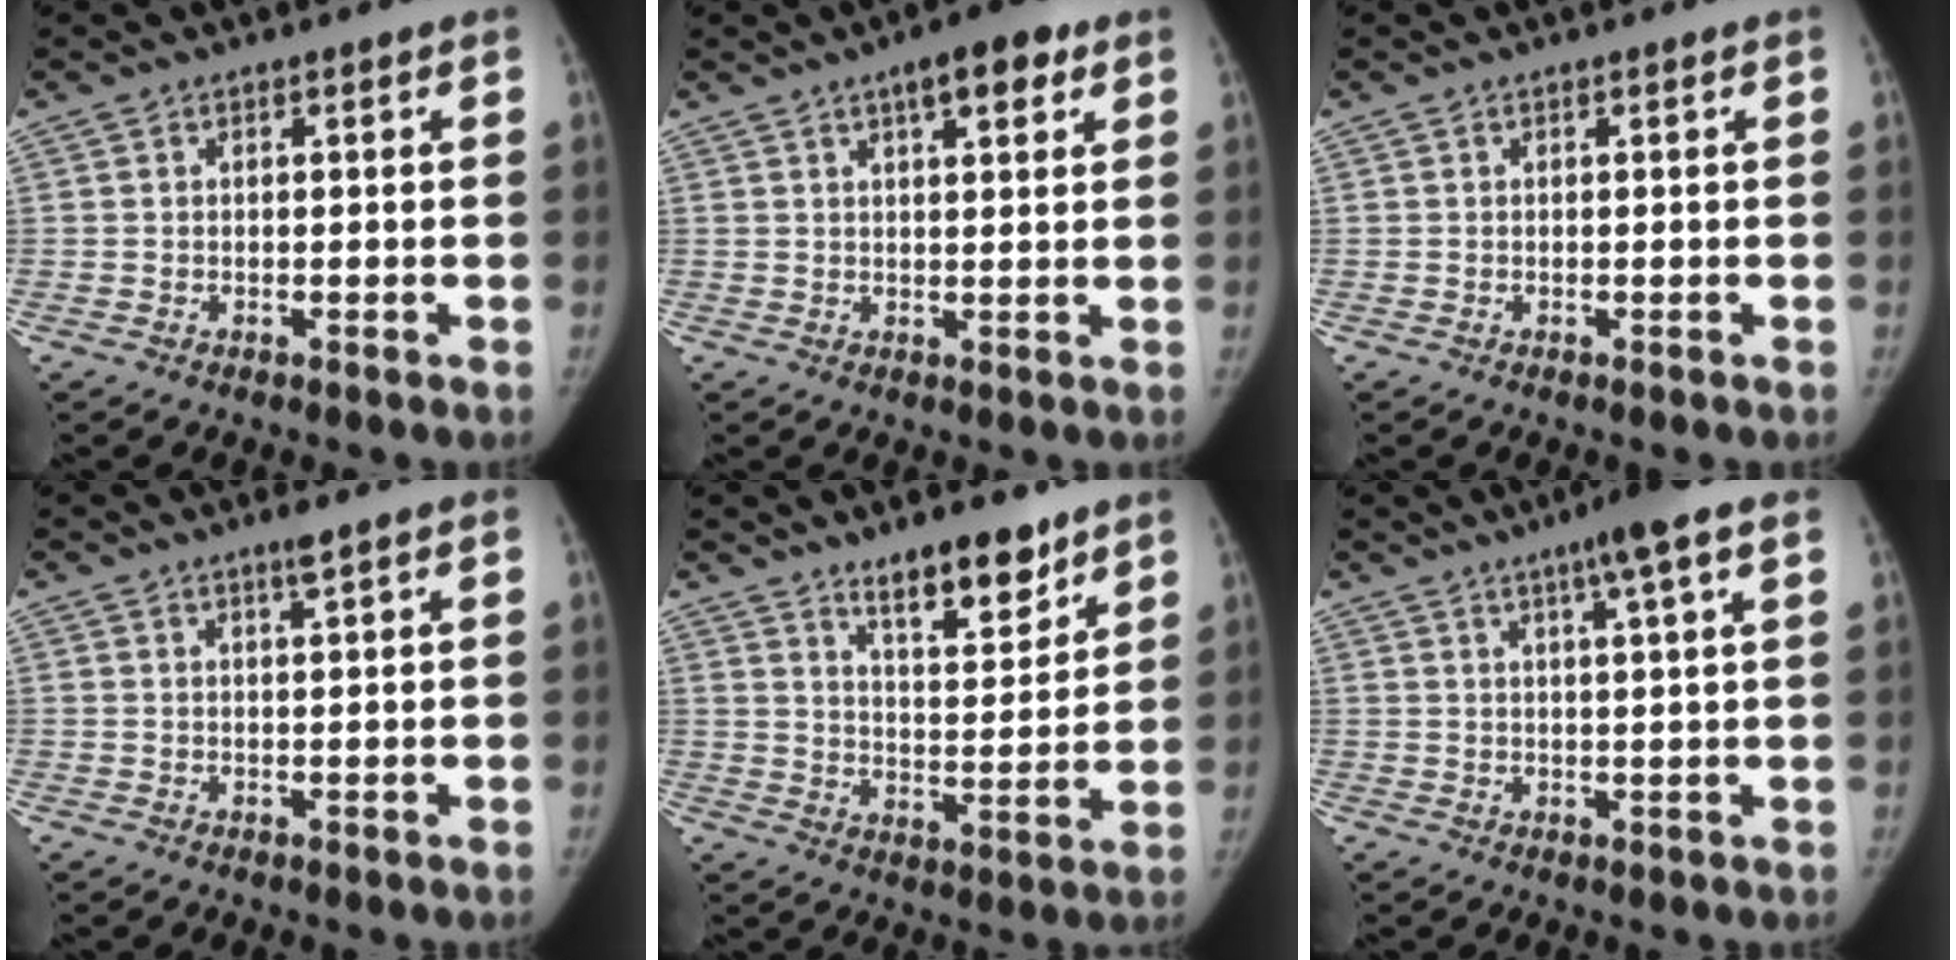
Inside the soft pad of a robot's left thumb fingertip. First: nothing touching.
{"total": 7.2, "force": [3.8, 2.7, 5.4], "torque": [-0.060, -0.007, 0.049]}
{"total": 0.0}
{"total": 1.7, "force": [1.2, 0.0, 1.2], "torque": [-0.022, -0.006, 0.022]}
{"total": 10.7, "force": [8.0, 3.6, 6.2], "torque": [-0.069, -0.062, 0.133]}
{"total": 7.3, "force": [4.3, 0.0, 5.8], "torque": [-0.087, -0.004, 0.064]}